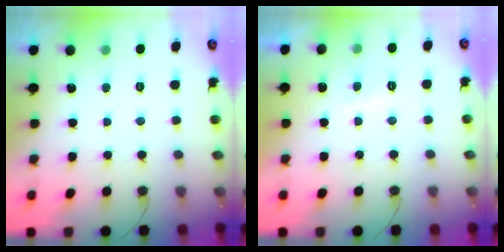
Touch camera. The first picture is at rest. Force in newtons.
{"total": 2.4, "press": 2.3, "slide": 0.7}